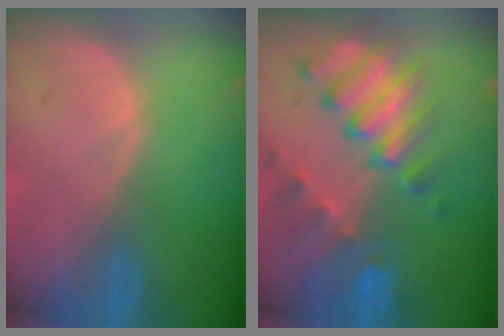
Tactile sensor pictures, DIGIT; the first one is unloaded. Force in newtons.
{"total": 10.2, "press": 8.9, "slide": 5.0}